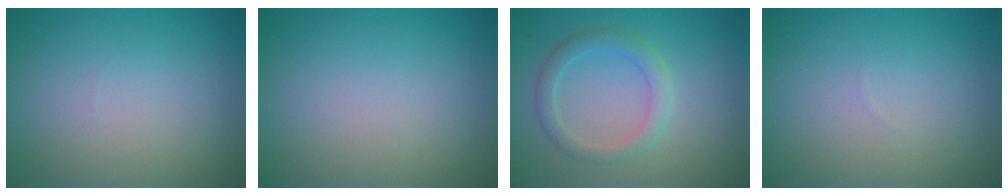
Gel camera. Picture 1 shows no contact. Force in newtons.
{"total": 0.0}
{"total": 2.6, "press": 2.6, "slide": 0.4}
{"total": 0.0}